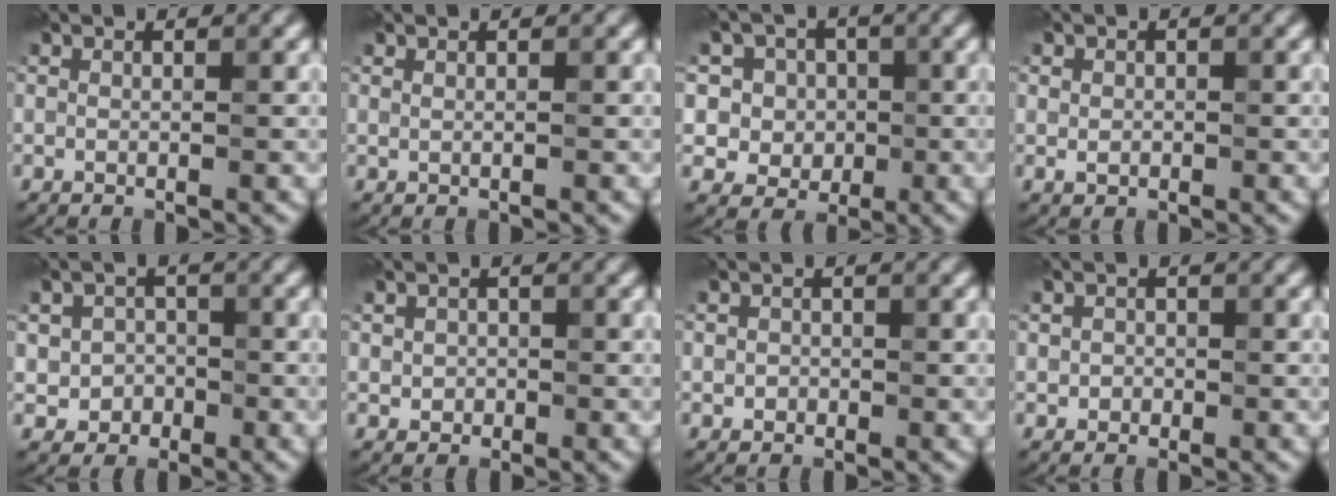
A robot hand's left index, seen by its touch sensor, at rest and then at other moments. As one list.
[{"total": 0.0}, {"total": 7.5, "force": [2.4, 6.6, 2.8], "torque": [-0.035, 0.014, 0.013]}, {"total": 1.3, "force": [0.0, 1.2, 0.6], "torque": [-0.005, -0.002, -0.001]}, {"total": 2.8, "force": [-0.6, 2.6, 0.9], "torque": [0.003, -0.001, -0.016]}, {"total": 1.4, "force": [0.0, 1.3, 0.5], "torque": [-0.004, -0.003, -0.004]}, {"total": 1.0, "force": [-0.1, 1.0, 0.3], "torque": [0.001, -0.002, -0.007]}, {"total": 1.3, "force": [0.0, 1.2, 0.4], "torque": [0.000, -0.002, -0.005]}]